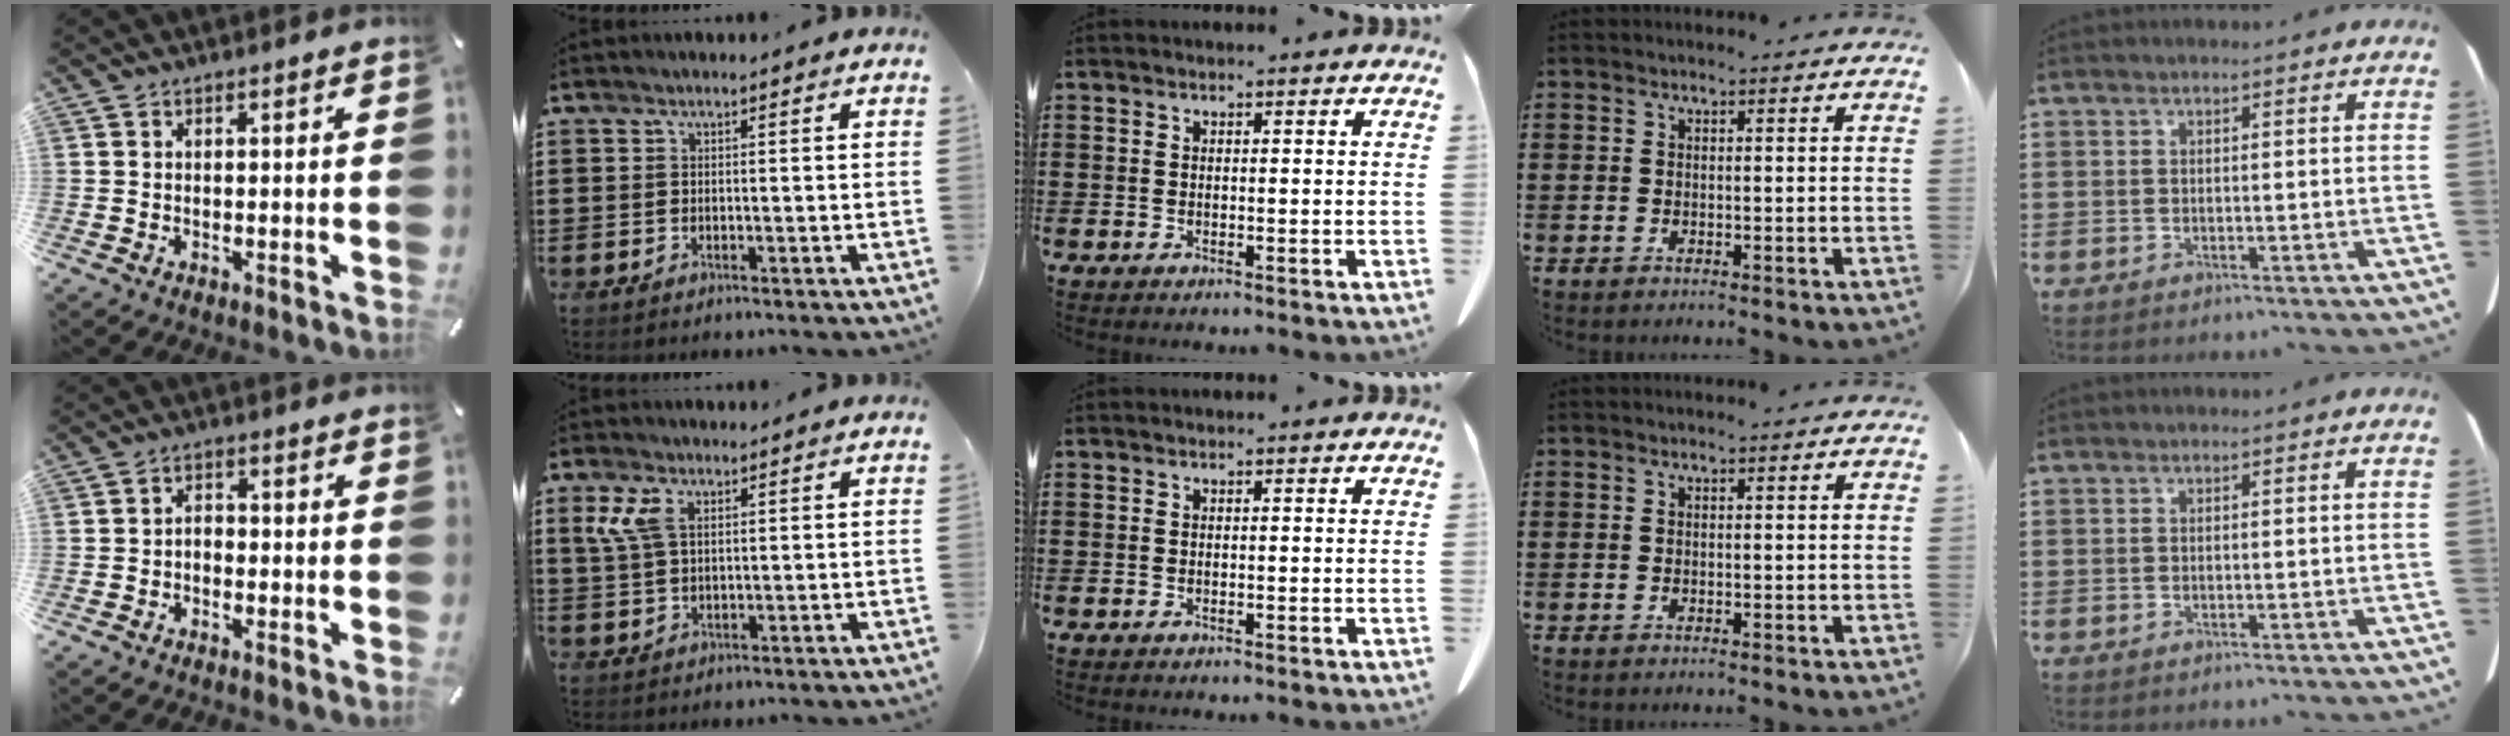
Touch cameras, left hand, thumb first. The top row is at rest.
{"thumb": {"total": 2.2, "force": [-1.3, 1.3, 1.1], "torque": [-0.022, 0.009, -0.027]}, "index": {"total": 5.1, "force": [2.0, 2.6, 3.9], "torque": [-0.101, 0.004, 0.030]}}